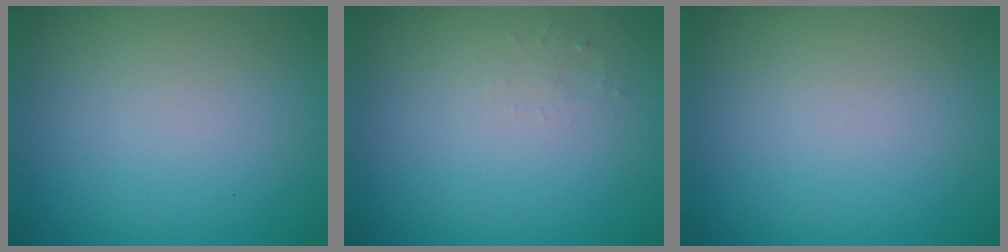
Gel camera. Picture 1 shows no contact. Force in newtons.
{"total": 0.8, "press": 0.8, "slide": 0.3}
{"total": 0.0}